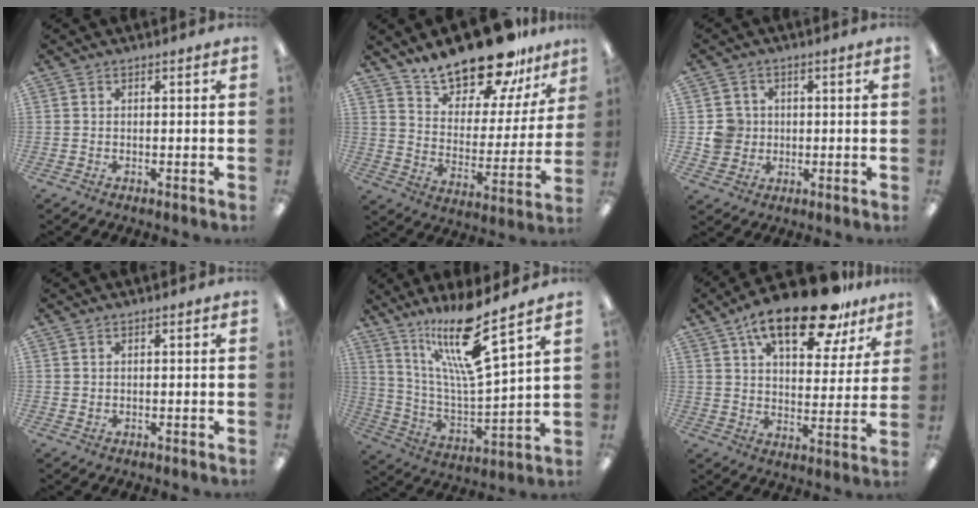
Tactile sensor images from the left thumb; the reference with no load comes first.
{"total": 18.9, "force": [16.5, 6.0, 7.2], "torque": [-0.128, -0.122, 0.287]}
{"total": 5.6, "force": [0.4, 5.5, 1.0], "torque": [-0.010, 0.005, 0.007]}
{"total": 0.7, "force": [0.5, 0.4, 0.2], "torque": [-0.005, 0.002, 0.009]}
{"total": 18.2, "force": [13.4, 2.5, 12.1], "torque": [-0.226, -0.076, 0.217]}
{"total": 20.3, "force": [13.3, 8.0, 13.1], "torque": [-0.203, -0.067, 0.219]}